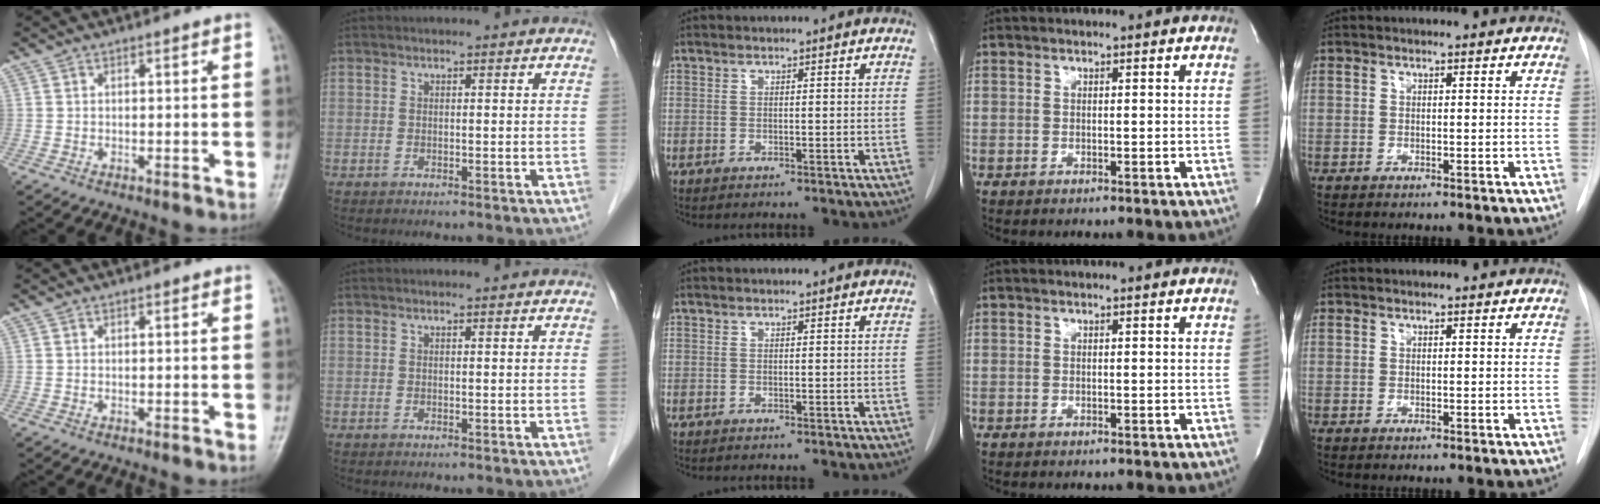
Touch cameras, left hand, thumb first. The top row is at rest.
{}